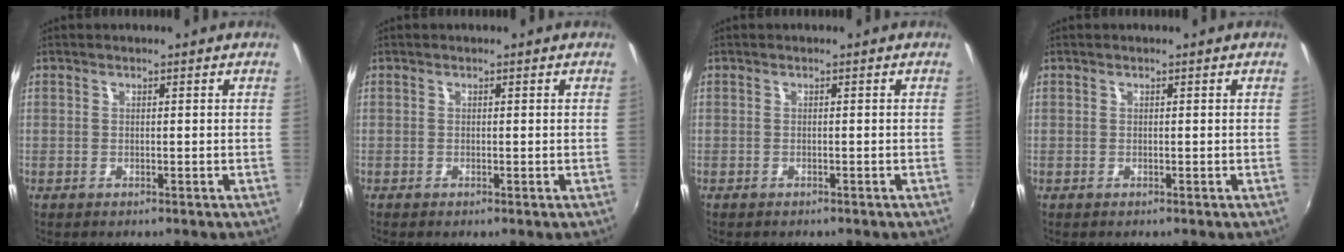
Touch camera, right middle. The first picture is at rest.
{"total": 0.0}
{"total": 1.1, "force": [-0.9, 0.4, 0.3], "torque": [-0.011, -0.003, -0.013]}
{"total": 0.0}